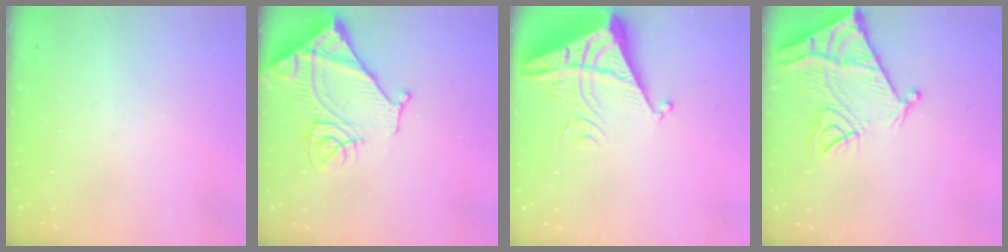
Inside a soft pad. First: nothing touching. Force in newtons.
{"total": 16.3, "press": 16.2, "slide": 1.9}
{"total": 8.3, "press": 8.2, "slide": 1.0}
{"total": 12.8, "press": 12.7, "slide": 1.2}